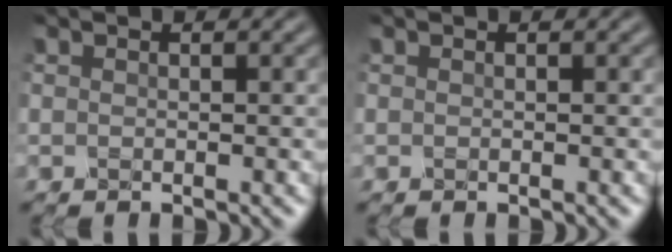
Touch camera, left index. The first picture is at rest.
{"total": 0.0}